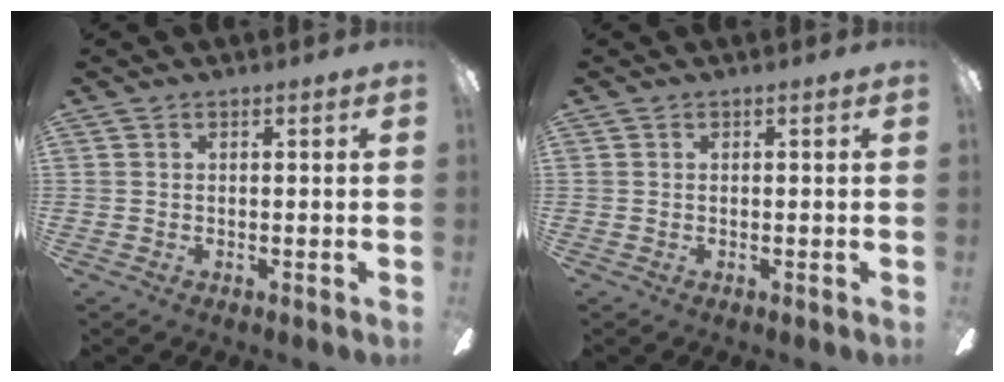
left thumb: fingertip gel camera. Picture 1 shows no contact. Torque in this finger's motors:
{"motor_torque": [0.00, 0.00, 0.00, 0.00, 0.00]}